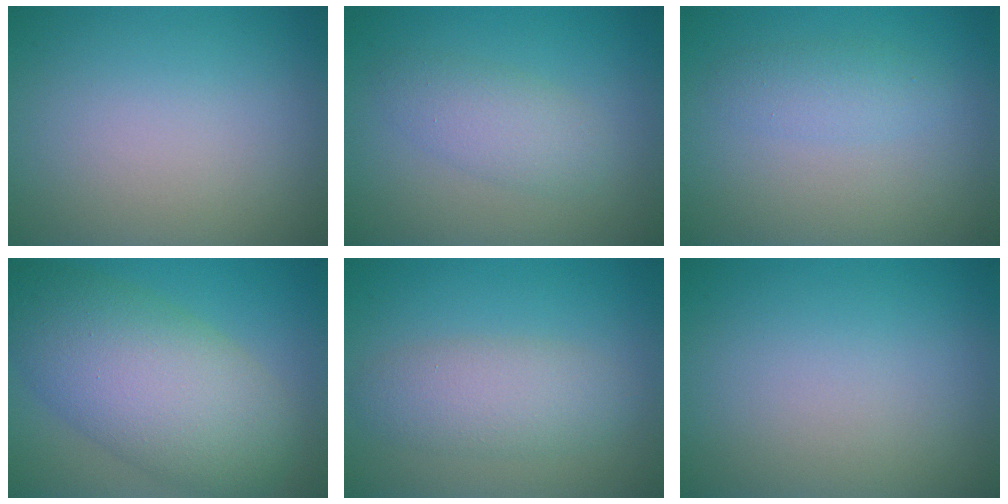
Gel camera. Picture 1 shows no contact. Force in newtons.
{"total": 2.8, "press": 2.8, "slide": 0.1}
{"total": 1.8, "press": 1.8, "slide": 0.0}
{"total": 10.3, "press": 10.2, "slide": 0.5}
{"total": 3.8, "press": 3.8, "slide": 0.1}
{"total": 0.0}